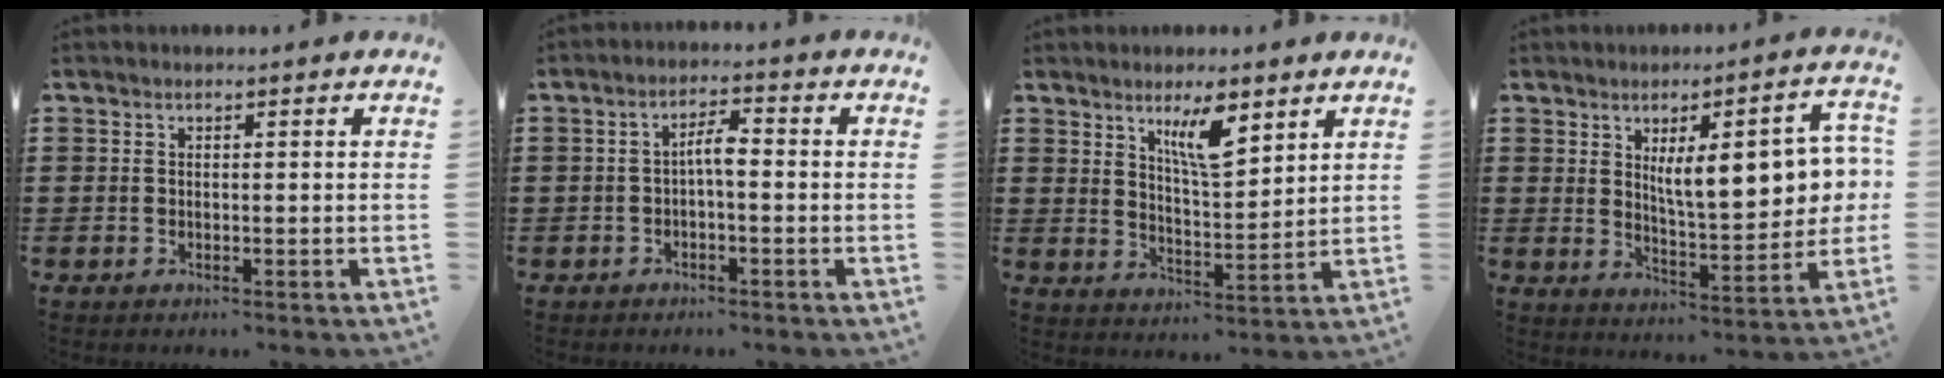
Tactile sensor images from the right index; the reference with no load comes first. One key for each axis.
{"total": 3.2, "fx": -0.5, "fy": 0.8, "fz": 3.0, "tx": -0.057, "ty": 0.007, "tz": -0.013}
{"total": 7.1, "fx": 4.6, "fy": 1.9, "fz": 5.1, "tx": -0.086, "ty": -0.013, "tz": 0.074}
{"total": 11.2, "fx": 2.8, "fy": 3.7, "fz": 10.1, "tx": -0.151, "ty": -0.004, "tz": 0.040}